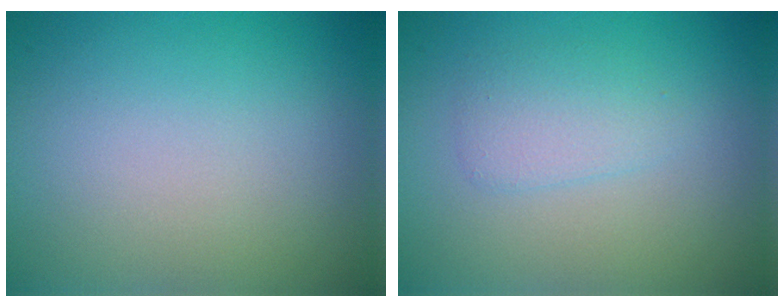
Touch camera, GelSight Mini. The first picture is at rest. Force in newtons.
{"total": 1.9, "press": 1.9, "slide": 0.0}